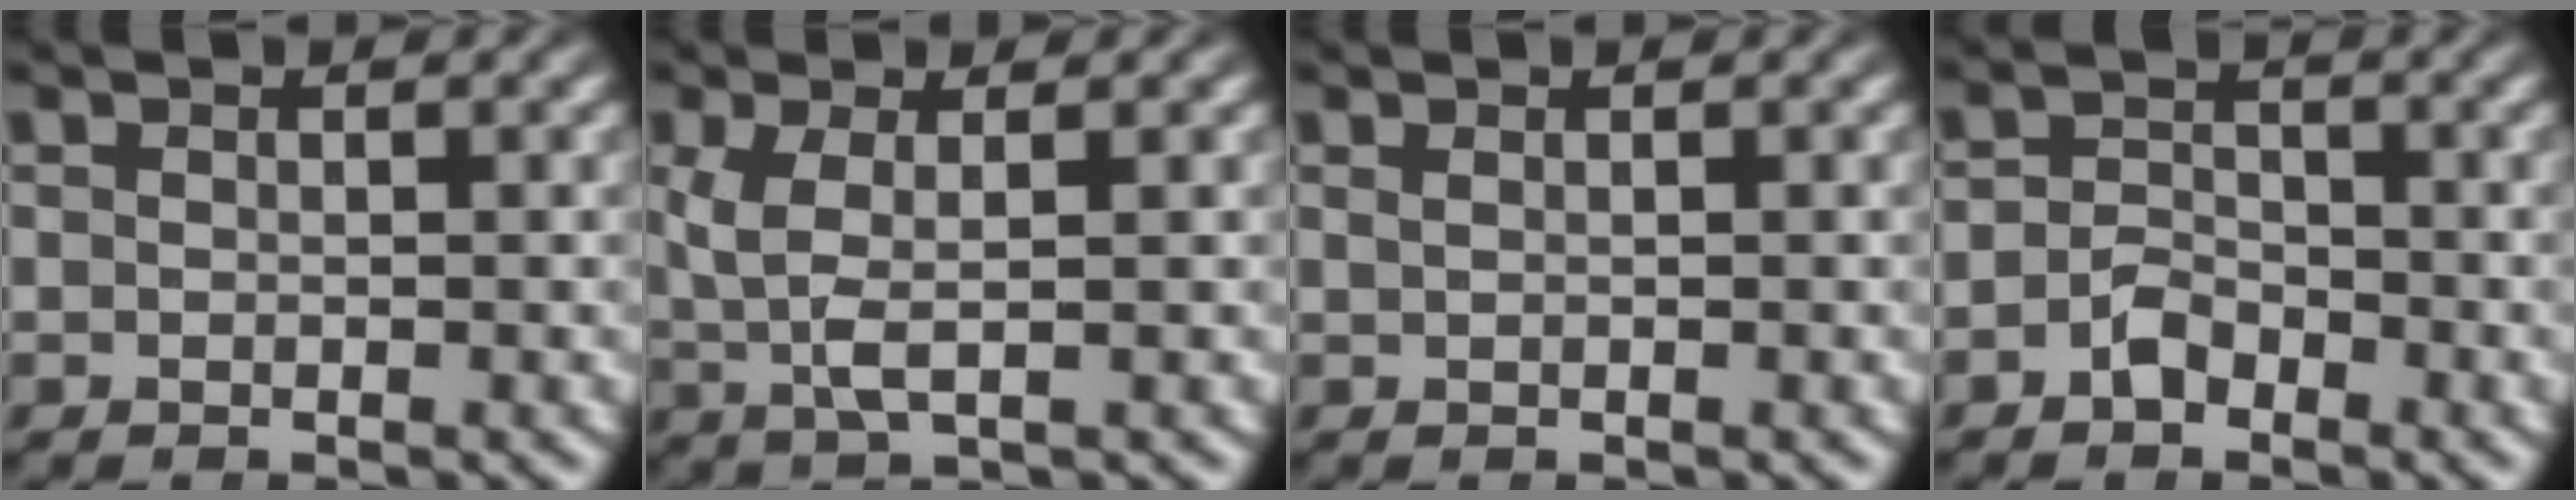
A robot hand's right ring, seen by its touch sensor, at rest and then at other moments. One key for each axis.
{"total": 2.7, "fx": 0.3, "fy": 0.9, "fz": 2.6, "tx": -0.070, "ty": -0.017, "tz": 0.018}
{"total": 0.7, "fx": 0.1, "fy": -0.7, "fz": 0.1, "tx": -0.003, "ty": -0.007, "tz": 0.008}
{"total": 2.1, "fx": -1.5, "fy": 1.4, "fz": 0.5, "tx": -0.014, "ty": -0.010, "tz": -0.026}